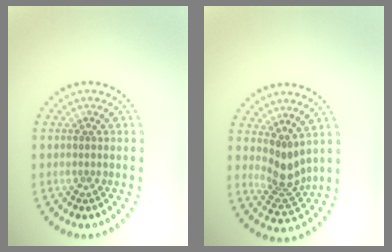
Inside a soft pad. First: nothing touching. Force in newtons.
{"total": 2.8, "press": 2.0, "slide": 1.9}